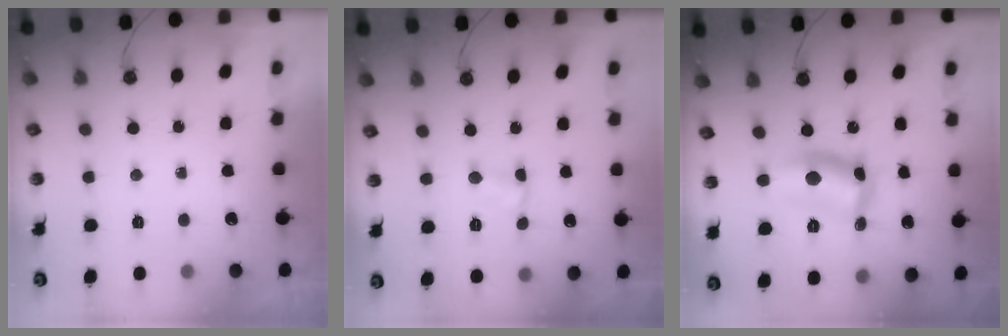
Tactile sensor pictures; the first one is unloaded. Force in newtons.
{"total": 2.3, "press": 2.3, "slide": 0.3}
{"total": 11.0, "press": 11.0, "slide": 0.6}